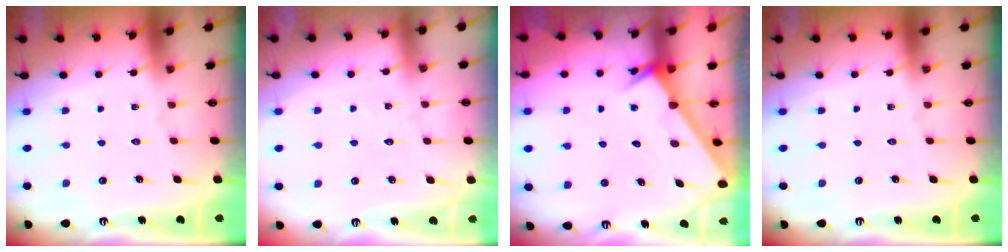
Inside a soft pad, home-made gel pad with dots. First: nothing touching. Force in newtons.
{"total": 2.6, "press": 2.5, "slide": 0.3}
{"total": 2.6, "press": 2.6, "slide": 0.0}
{"total": 0.0}